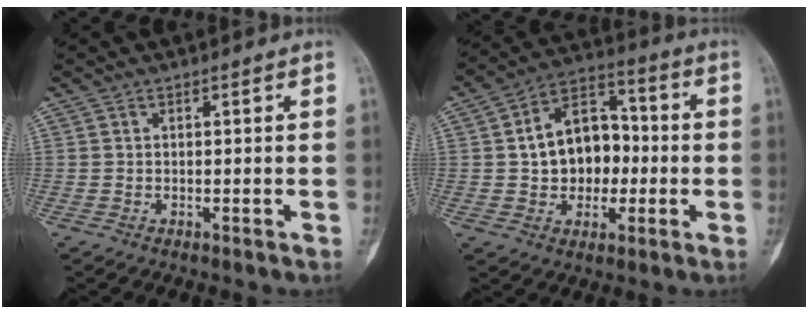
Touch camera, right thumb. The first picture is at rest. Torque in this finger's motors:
{"motor_torque": [0.20, 0.21, 0.59, -0.52, 0.23]}